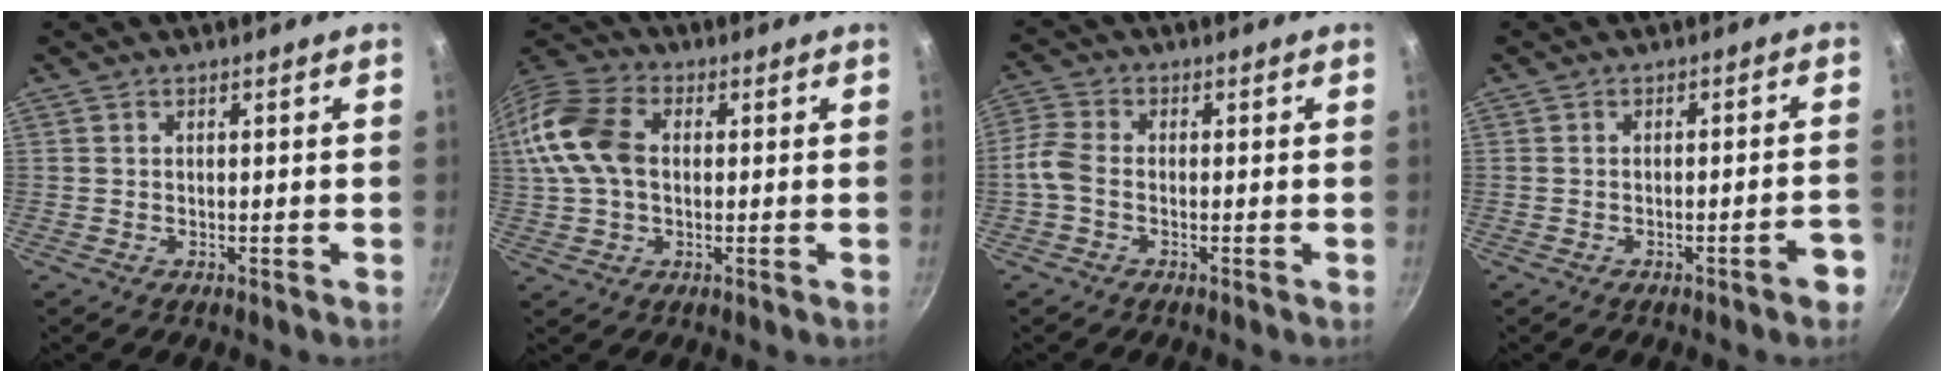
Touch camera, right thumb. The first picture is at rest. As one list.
[{"total": 15.2, "force": [1.5, 10.3, 11.1], "torque": [-0.226, 0.027, 0.015]}, {"total": 4.3, "force": [-1.4, 2.7, 3.1], "torque": [-0.078, 0.017, -0.044]}, {"total": 4.3, "force": [-2.4, 0.8, 3.5], "torque": [-0.039, 0.024, -0.028]}]